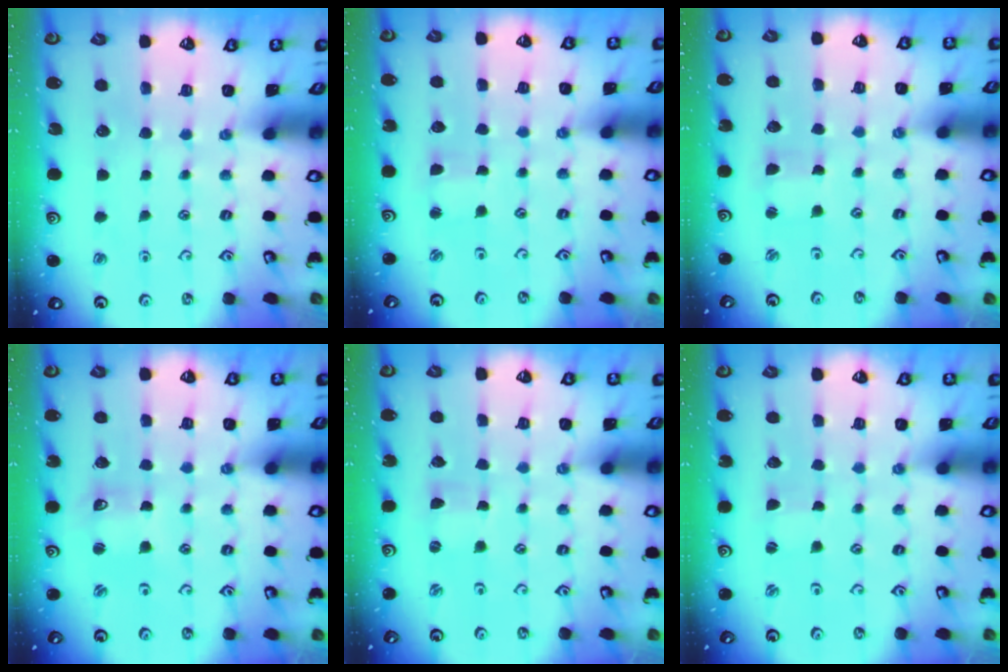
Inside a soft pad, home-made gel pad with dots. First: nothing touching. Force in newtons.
{"total": 1.9, "press": 1.9, "slide": 0.3}
{"total": 2.3, "press": 2.3, "slide": 0.5}
{"total": 2.6, "press": 2.6, "slide": 0.2}
{"total": 0.0}
{"total": 0.0}